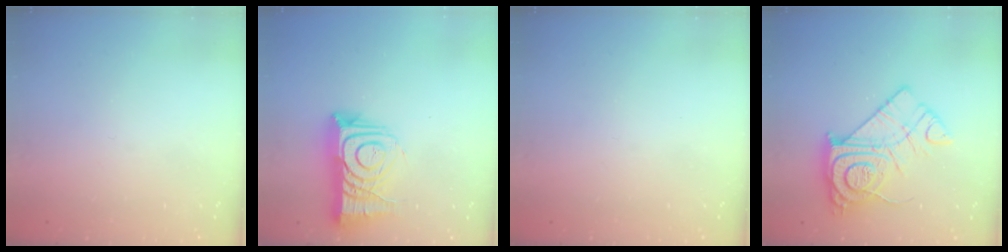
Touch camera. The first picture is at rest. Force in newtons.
{"total": 14.4, "press": 14.4, "slide": 1.1}
{"total": 0.0}
{"total": 17.2, "press": 17.1, "slide": 1.3}